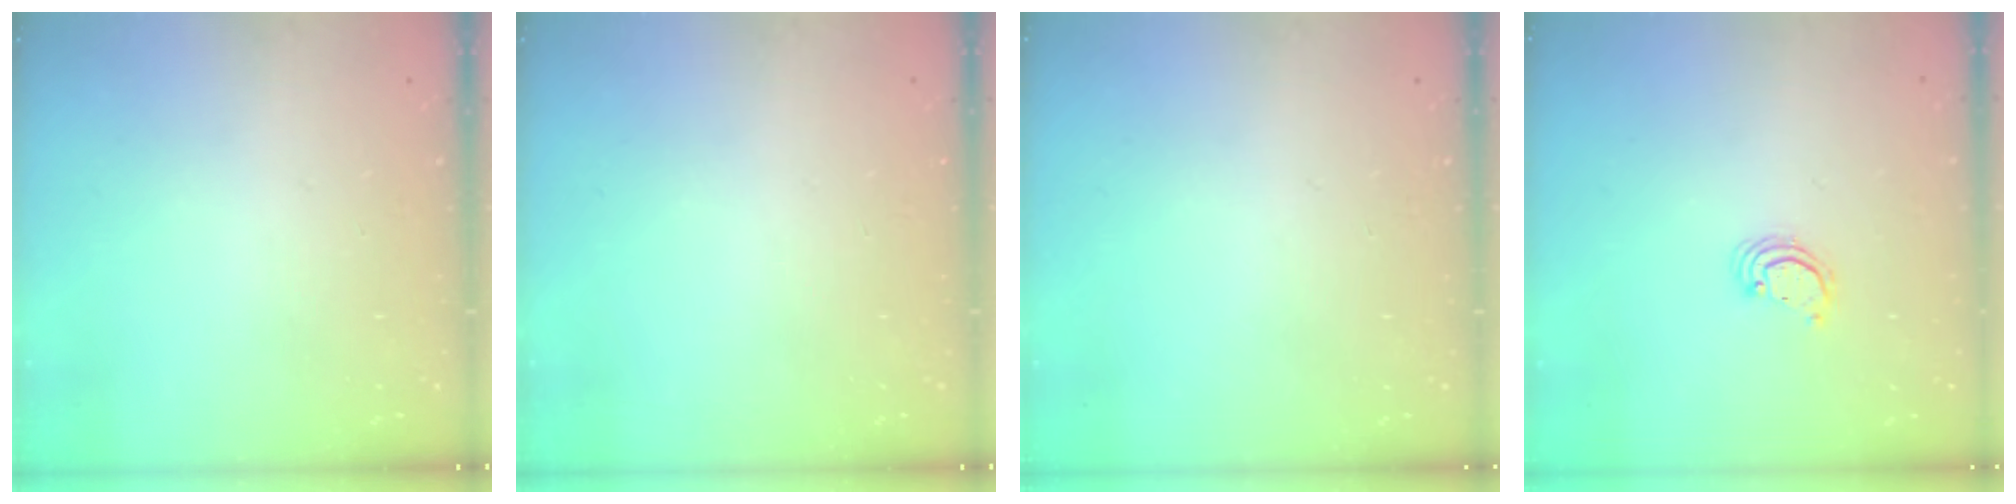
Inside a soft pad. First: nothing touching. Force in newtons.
{"total": 0.0}
{"total": 0.0}
{"total": 2.2, "press": 2.2, "slide": 0.2}